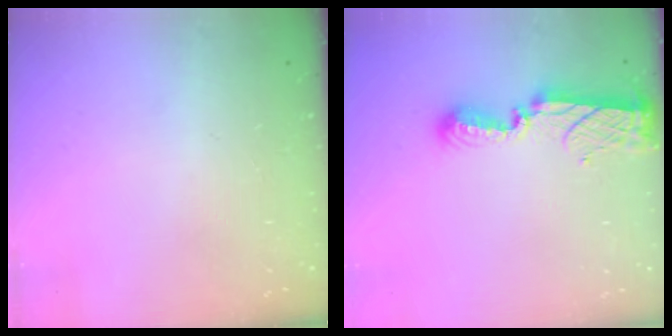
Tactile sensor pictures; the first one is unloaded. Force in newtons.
{"total": 8.4, "press": 8.4, "slide": 0.8}